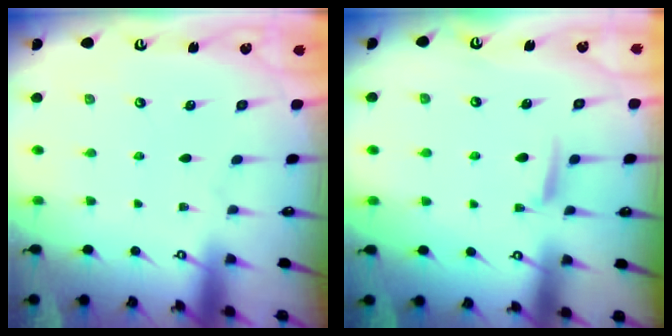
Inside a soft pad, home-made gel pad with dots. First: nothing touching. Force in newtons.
{"total": 4.6, "press": 4.5, "slide": 0.6}